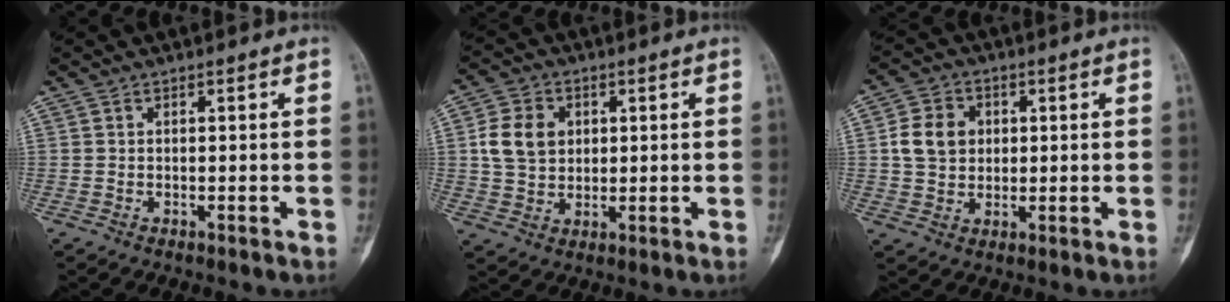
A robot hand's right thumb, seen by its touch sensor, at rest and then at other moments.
{"total": 8.3, "force": [1.7, 6.6, 4.8], "torque": [-0.074, 0.000, 0.033]}
{"total": 7.8, "force": [1.2, 6.4, 4.3], "torque": [-0.059, 0.003, 0.020]}